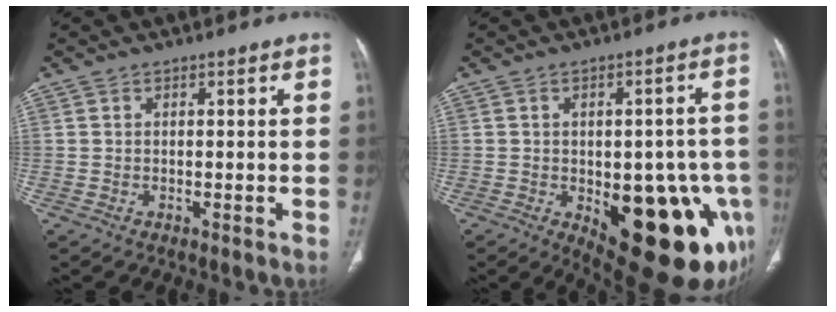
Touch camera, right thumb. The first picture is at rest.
{"total": 22.9, "force": [-7.8, 10.4, 18.8], "torque": [-0.174, 0.009, -0.077]}